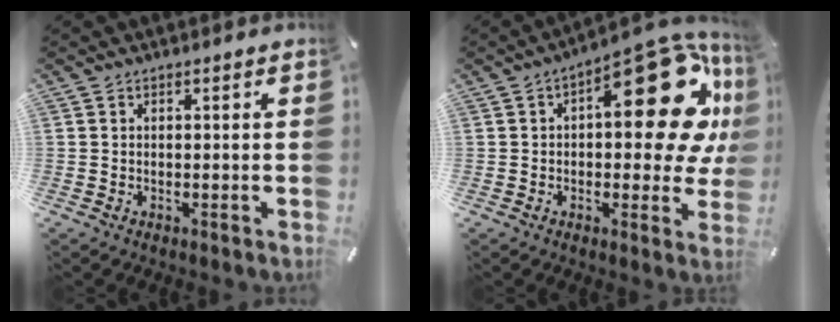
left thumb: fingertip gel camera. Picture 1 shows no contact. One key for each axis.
{"total": 24.0, "fx": 7.0, "fy": 11.5, "fz": 19.8, "tx": -0.227, "ty": -0.056, "tz": 0.117}